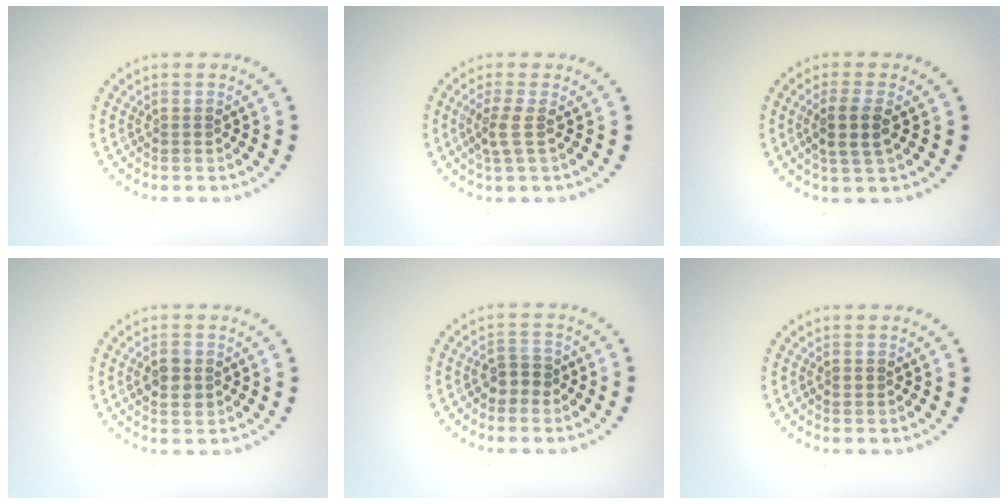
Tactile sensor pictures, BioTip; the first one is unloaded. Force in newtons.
{"total": 1.8, "press": 1.4, "slide": 1.2}
{"total": 2.8, "press": 2.5, "slide": 1.3}
{"total": 2.2, "press": 2.2, "slide": 0.1}
{"total": 2.0, "press": 1.9, "slide": 0.6}
{"total": 0.7, "press": 0.7, "slide": 0.2}